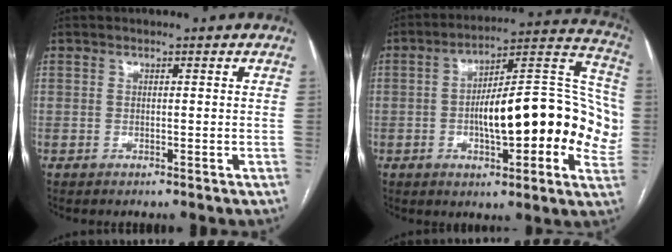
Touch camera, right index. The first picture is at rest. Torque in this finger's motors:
{"motor_torque": [2.14, 0.00, 1.05, 0.21]}